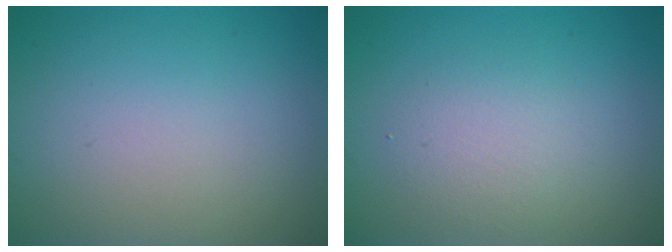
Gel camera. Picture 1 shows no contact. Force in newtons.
{"total": 2.5, "press": 2.5, "slide": 0.2}